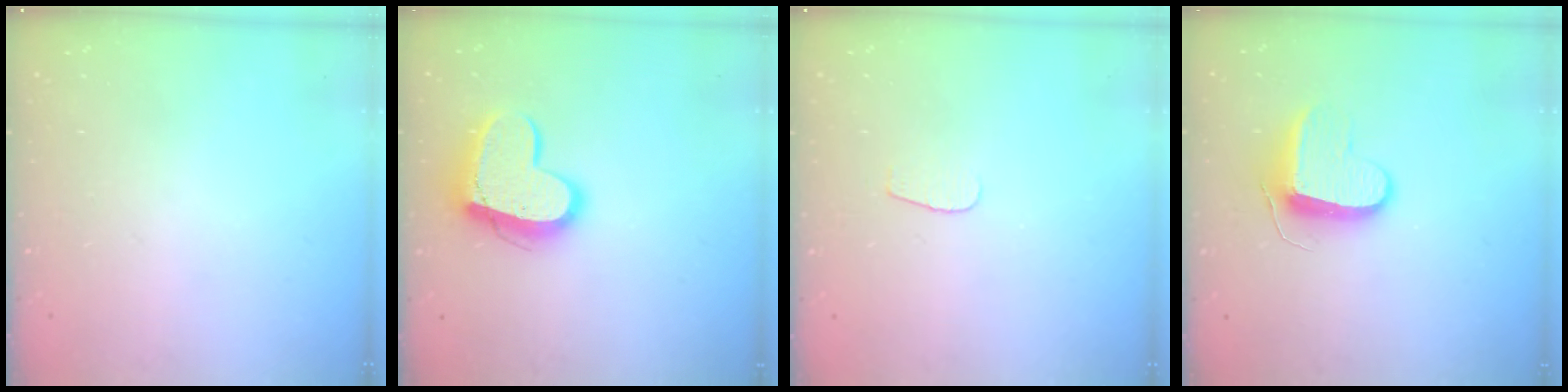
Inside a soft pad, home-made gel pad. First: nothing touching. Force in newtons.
{"total": 14.0, "press": 14.0, "slide": 0.6}
{"total": 3.5, "press": 3.5, "slide": 0.3}
{"total": 9.3, "press": 9.3, "slide": 0.3}